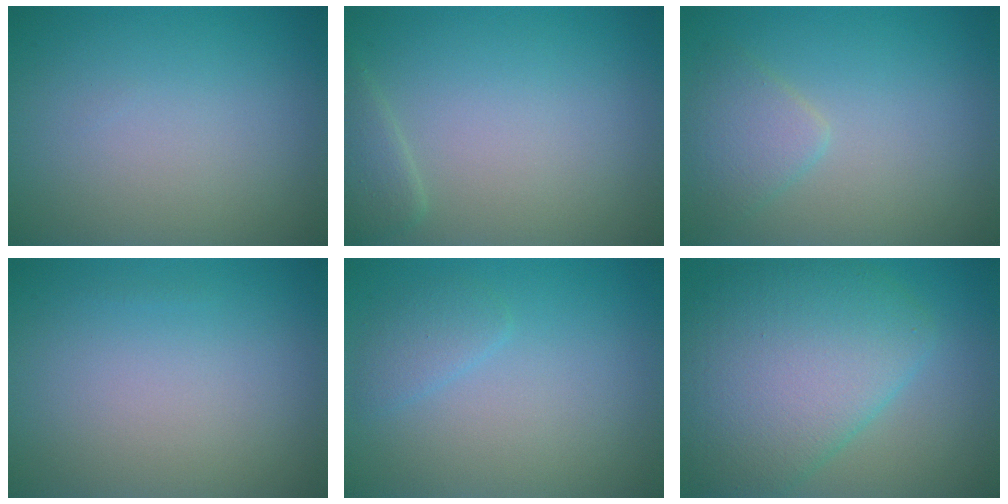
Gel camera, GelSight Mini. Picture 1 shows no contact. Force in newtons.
{"total": 1.6, "press": 1.6, "slide": 0.1}
{"total": 2.3, "press": 2.2, "slide": 0.2}
{"total": 0.0}
{"total": 1.4, "press": 1.4, "slide": 0.1}
{"total": 8.9, "press": 8.9, "slide": 0.2}